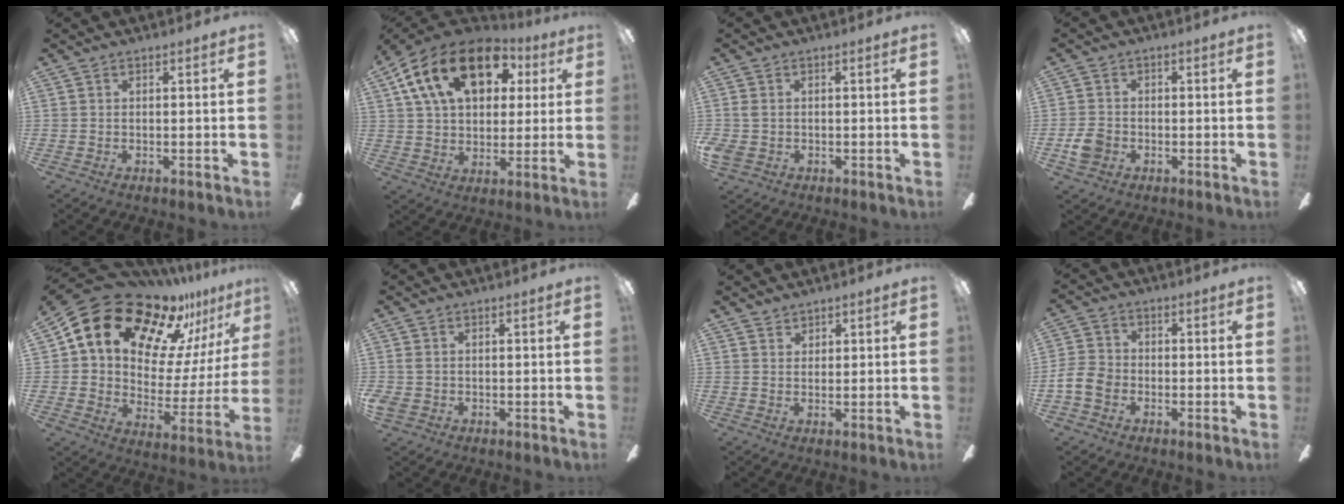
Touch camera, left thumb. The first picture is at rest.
{"total": 20.1, "force": [9.0, 12.5, 13.0], "torque": [-0.231, -0.011, 0.158]}
{"total": 2.3, "force": [-0.6, 1.7, 1.4], "torque": [-0.033, 0.004, -0.014]}
{"total": 4.8, "force": [-1.7, 3.8, 2.4], "torque": [-0.043, 0.006, -0.033]}
{"total": 21.3, "force": [15.3, 11.3, 9.5], "torque": [-0.168, -0.099, 0.274]}
{"total": 1.7, "force": [-0.5, 1.2, 1.1], "torque": [-0.029, 0.002, -0.013]}
{"total": 1.6, "force": [1.5, 0.6, -0.1], "torque": [0.008, -0.006, 0.027]}
{"total": 6.1, "force": [-2.3, 4.7, 3.1], "torque": [-0.070, 0.016, -0.042]}